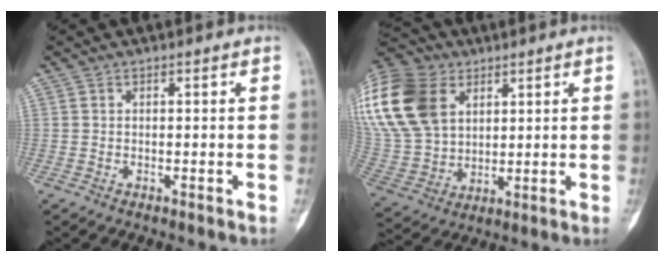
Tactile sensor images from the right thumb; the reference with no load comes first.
{"total": 24.8, "force": [9.0, 17.5, 15.1], "torque": [-0.350, 0.018, 0.179]}